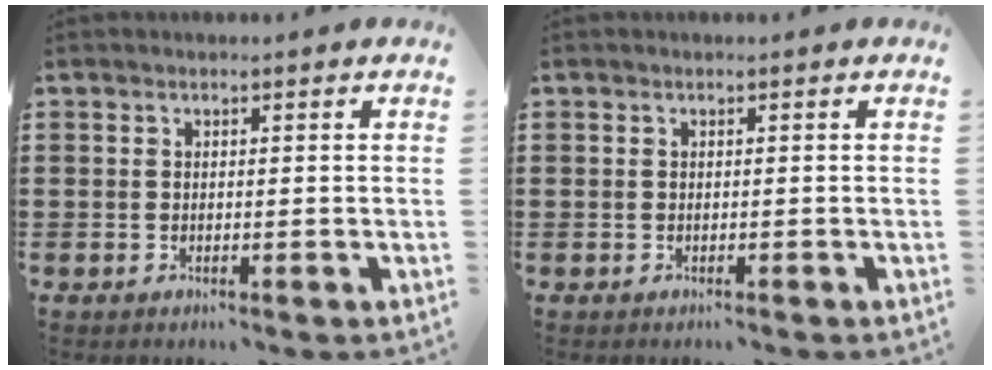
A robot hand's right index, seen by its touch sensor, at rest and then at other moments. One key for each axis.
{"total": 0.0}